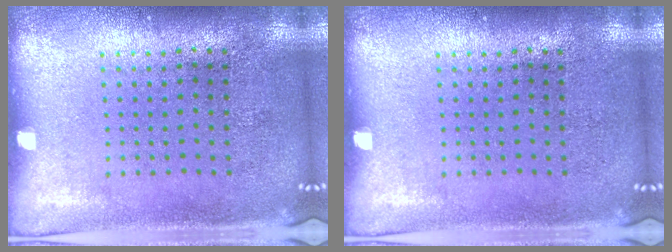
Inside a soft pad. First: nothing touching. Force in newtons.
{"total": 0.0}